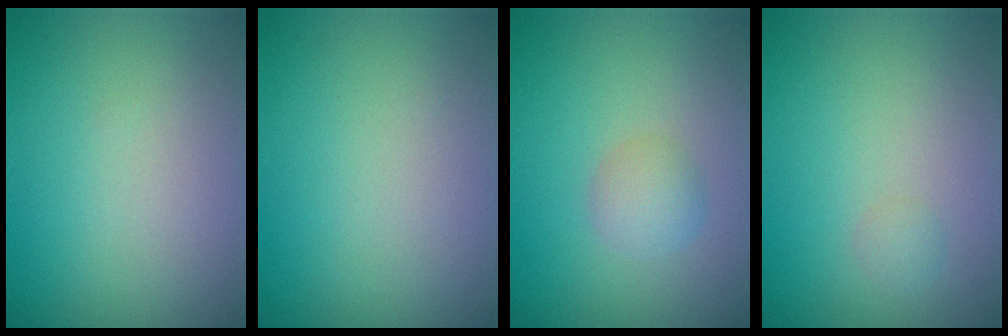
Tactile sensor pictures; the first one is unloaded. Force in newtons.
{"total": 0.0}
{"total": 1.7, "press": 1.7, "slide": 0.1}
{"total": 0.7, "press": 0.7, "slide": 0.0}